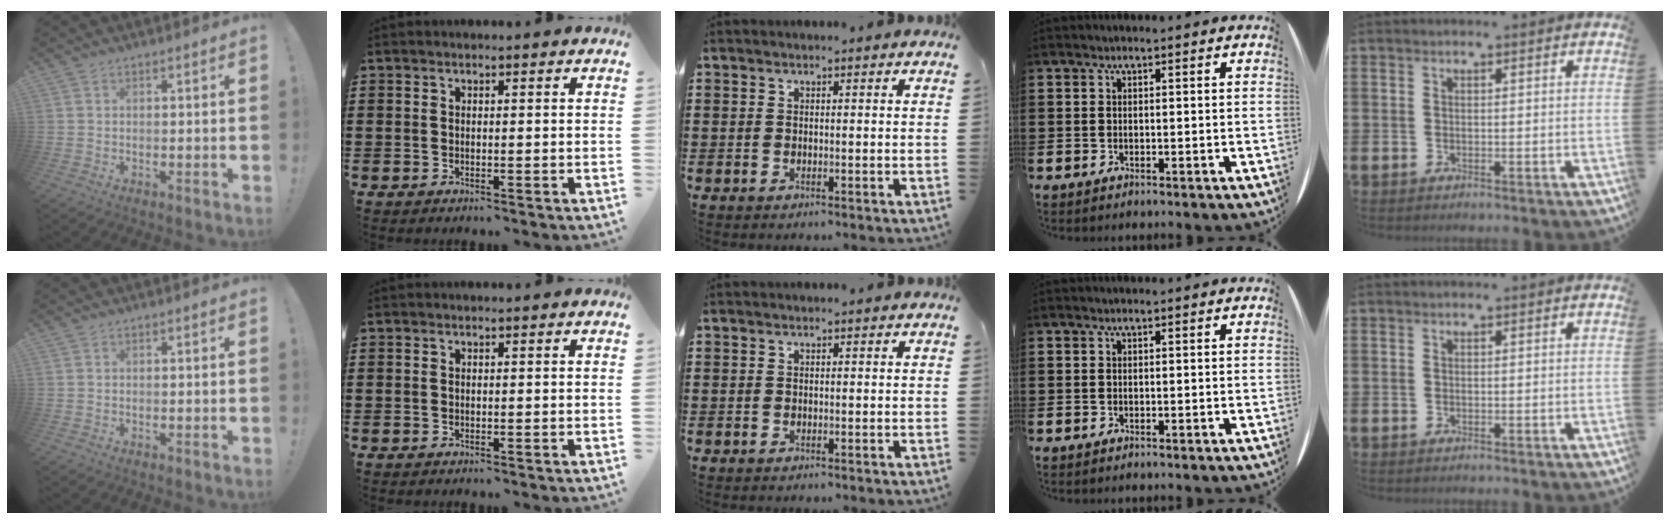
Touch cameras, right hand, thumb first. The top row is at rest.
{}